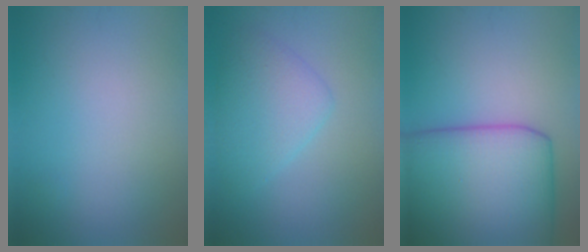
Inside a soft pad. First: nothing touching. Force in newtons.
{"total": 3.9, "press": 3.9, "slide": 0.1}
{"total": 13.4, "press": 13.4, "slide": 0.4}